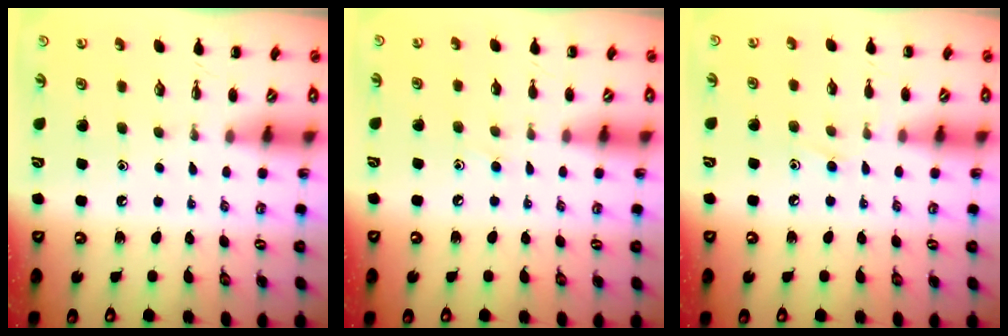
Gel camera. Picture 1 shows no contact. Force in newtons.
{"total": 4.5, "press": 4.1, "slide": 1.9}
{"total": 7.7, "press": 7.3, "slide": 2.4}